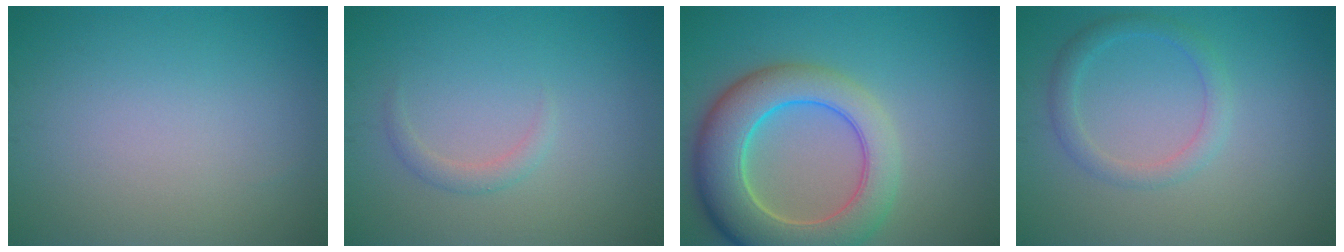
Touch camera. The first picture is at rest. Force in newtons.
{"total": 1.2, "press": 1.2, "slide": 0.1}
{"total": 9.1, "press": 9.1, "slide": 0.8}
{"total": 2.2, "press": 2.2, "slide": 0.1}